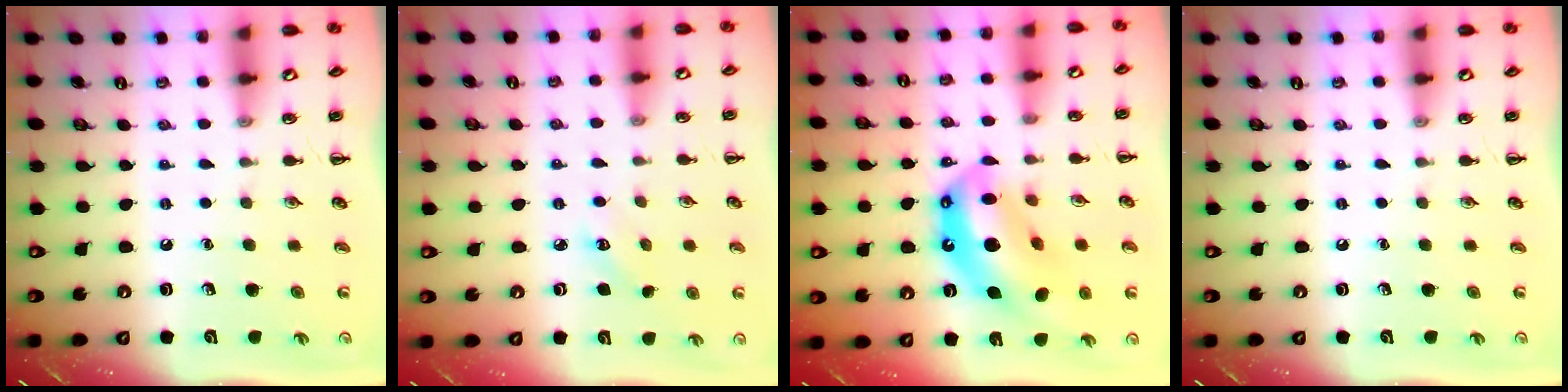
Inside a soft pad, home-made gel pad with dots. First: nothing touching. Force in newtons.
{"total": 2.6, "press": 2.5, "slide": 0.7}
{"total": 16.4, "press": 15.7, "slide": 4.7}
{"total": 0.0}